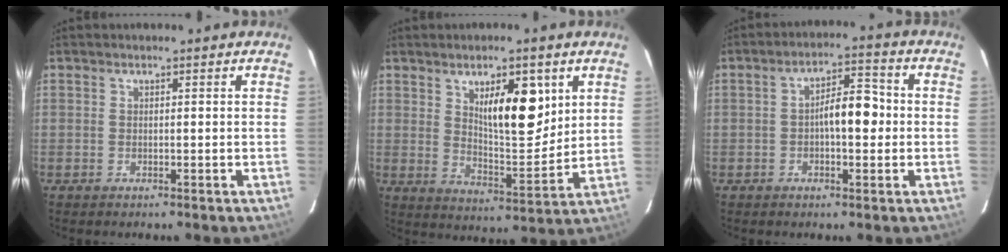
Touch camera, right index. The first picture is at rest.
{"total": 10.5, "force": [4.3, 3.4, 9.0], "torque": [-0.144, -0.008, 0.081]}
{"total": 6.5, "force": [-0.5, 2.3, 6.1], "torque": [-0.099, 0.023, -0.008]}